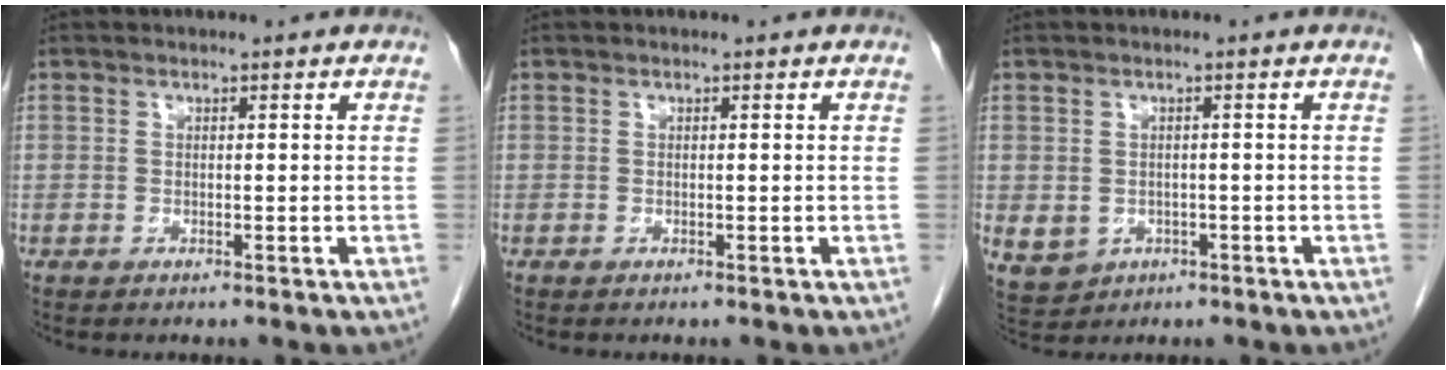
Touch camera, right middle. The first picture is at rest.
{"total": 0.0}
{"total": 7.0, "force": [-2.3, 6.2, 2.3], "torque": [-0.065, 0.001, -0.022]}